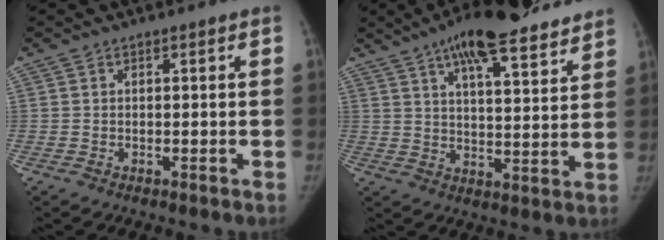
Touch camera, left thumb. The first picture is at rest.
{"total": 18.3, "force": [13.4, 4.9, 11.5], "torque": [-0.151, -0.038, 0.201]}